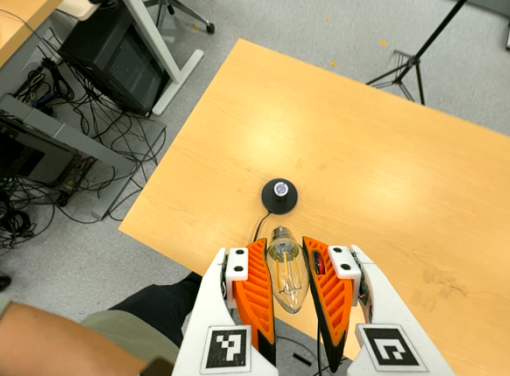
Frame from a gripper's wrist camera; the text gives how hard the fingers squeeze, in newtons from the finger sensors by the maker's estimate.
{"total": 21.0, "left": 22.0, "right": 20.0}